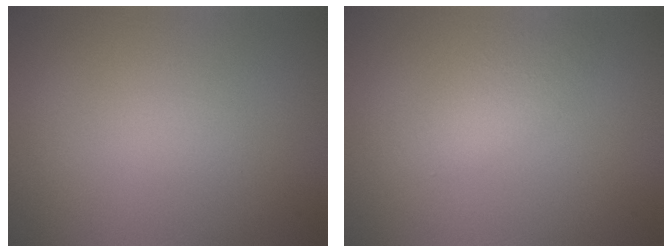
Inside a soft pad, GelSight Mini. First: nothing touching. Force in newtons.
{"total": 1.8, "press": 1.8, "slide": 0.1}